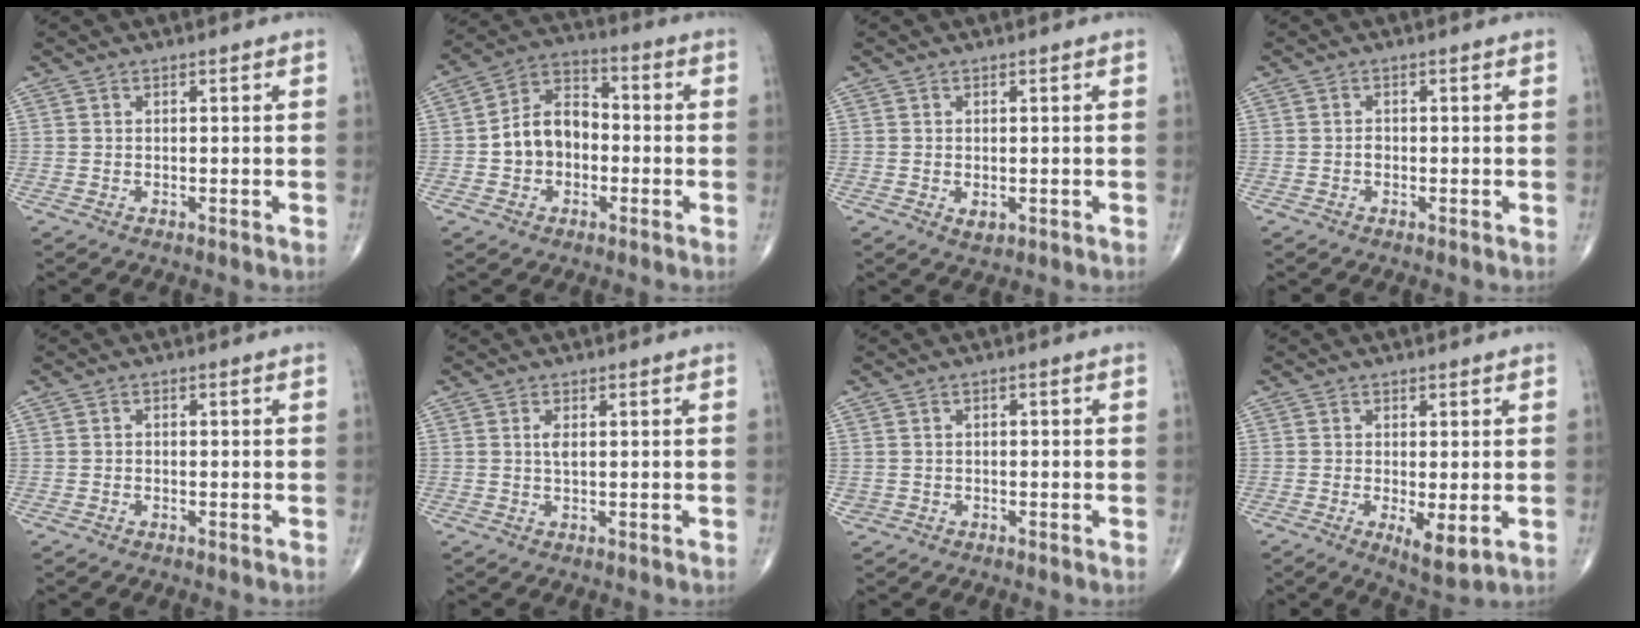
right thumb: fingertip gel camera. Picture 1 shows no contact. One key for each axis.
{"total": 10.3, "fx": -1.3, "fy": 7.7, "fz": 6.8, "tx": -0.094, "ty": 0.037, "tz": -0.036}
{"total": 1.6, "fx": -0.3, "fy": 1.1, "fz": 1.2, "tx": -0.016, "ty": -0.003, "tz": 0.000}
{"total": 0.9, "fx": -0.3, "fy": 0.7, "fz": 0.5, "tx": -0.005, "ty": 0.003, "tz": -0.008}
{"total": 0.5, "fx": -0.2, "fy": 0.4, "fz": 0.2, "tx": -0.002, "ty": 0.002, "tz": -0.007}
{"total": 0.9, "fx": 0.3, "fy": 0.1, "fz": 0.8, "tx": -0.020, "ty": -0.004, "tz": 0.006}
{"total": 1.3, "fx": -0.3, "fy": 1.2, "fz": 0.3, "tx": -0.001, "ty": 0.006, "tz": -0.006}
{"total": 5.3, "fx": -1.1, "fy": 1.8, "fz": 4.8, "tx": -0.081, "ty": -0.018, "tz": -0.013}